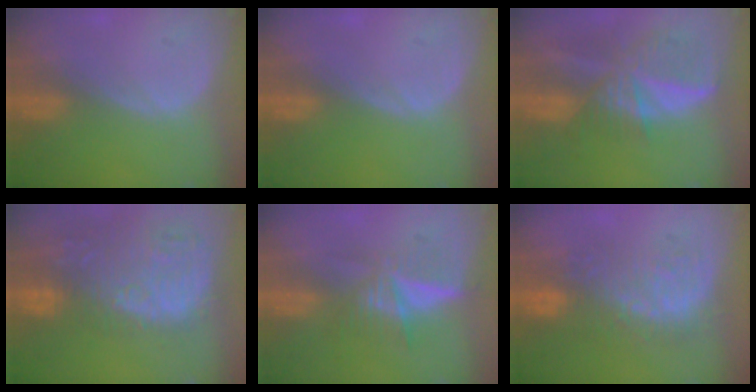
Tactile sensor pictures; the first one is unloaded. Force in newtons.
{"total": 0.0}
{"total": 9.3, "press": 8.1, "slide": 4.6}
{"total": 15.3, "press": 13.0, "slide": 8.1}
{"total": 6.5, "press": 5.5, "slide": 3.4}
{"total": 8.7, "press": 8.6, "slide": 1.2}